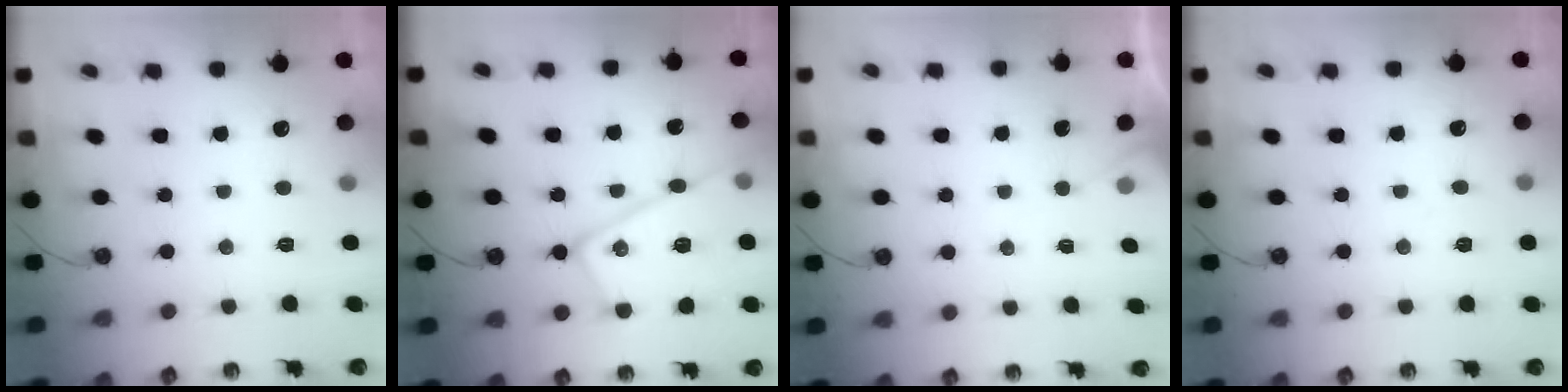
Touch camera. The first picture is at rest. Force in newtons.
{"total": 17.3, "press": 17.2, "slide": 1.4}
{"total": 3.6, "press": 3.6, "slide": 0.4}
{"total": 4.8, "press": 4.8, "slide": 0.7}